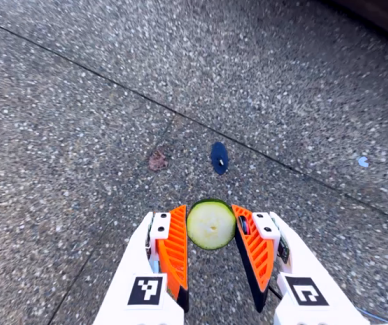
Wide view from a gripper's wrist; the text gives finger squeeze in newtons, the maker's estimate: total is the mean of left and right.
{"total": 7.2, "left": 7.2, "right": 7.3}